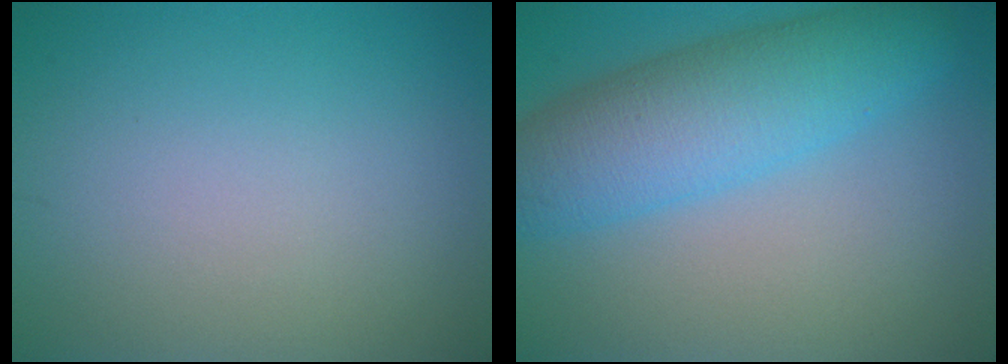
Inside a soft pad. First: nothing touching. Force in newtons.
{"total": 7.7, "press": 7.7, "slide": 0.2}